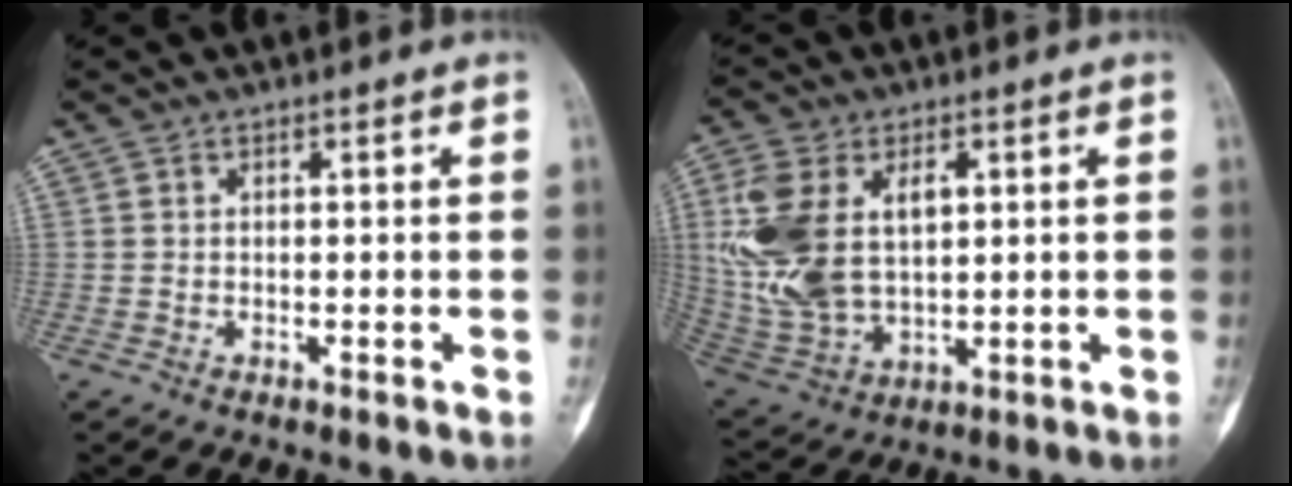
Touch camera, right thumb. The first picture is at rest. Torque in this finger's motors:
{"motor_torque": [0.13, 2.78, 0.23, 0.07, 0.21]}